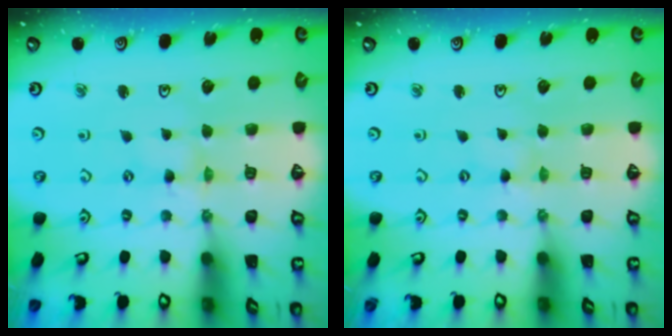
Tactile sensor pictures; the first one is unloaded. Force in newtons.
{"total": 0.0}